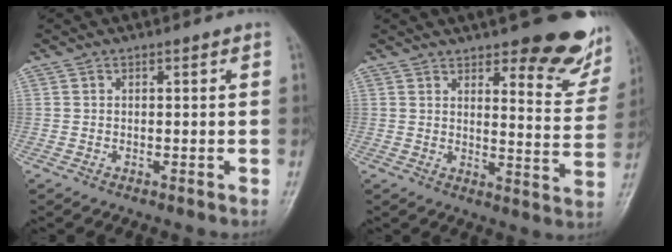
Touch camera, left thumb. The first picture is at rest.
{"total": 16.3, "force": [11.1, 5.7, 10.5], "torque": [-0.081, -0.073, 0.130]}